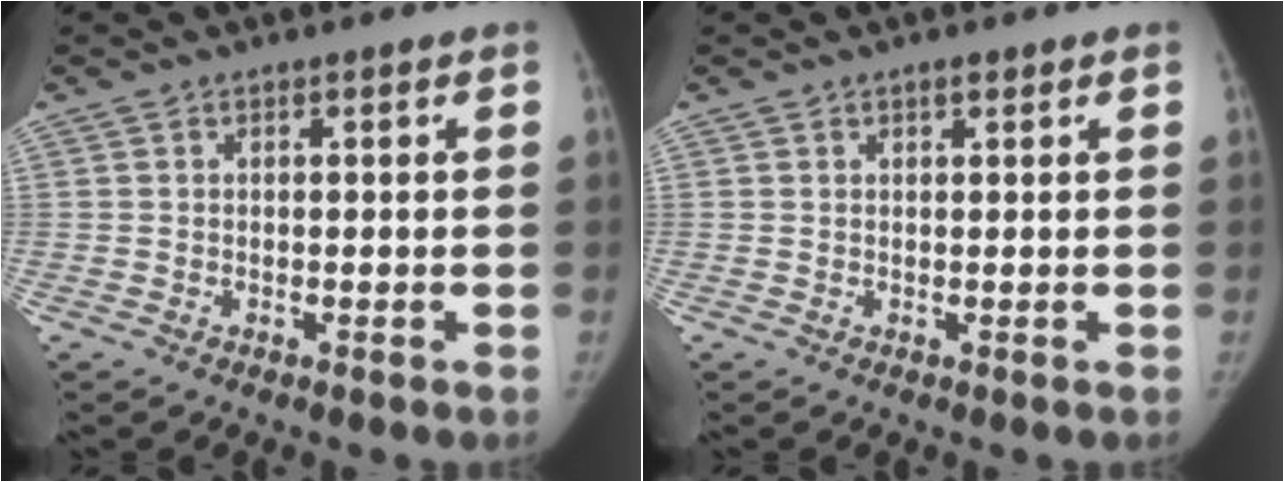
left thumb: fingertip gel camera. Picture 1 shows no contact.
{"total": 0.9, "force": [0.6, 0.4, 0.5], "torque": [-0.003, -0.002, 0.006]}